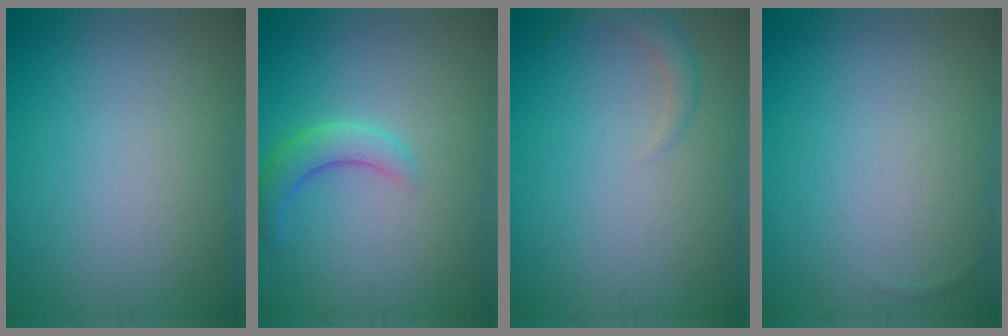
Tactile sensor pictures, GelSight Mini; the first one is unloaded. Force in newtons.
{"total": 2.6, "press": 2.6, "slide": 0.1}
{"total": 1.5, "press": 1.5, "slide": 0.1}
{"total": 0.0}